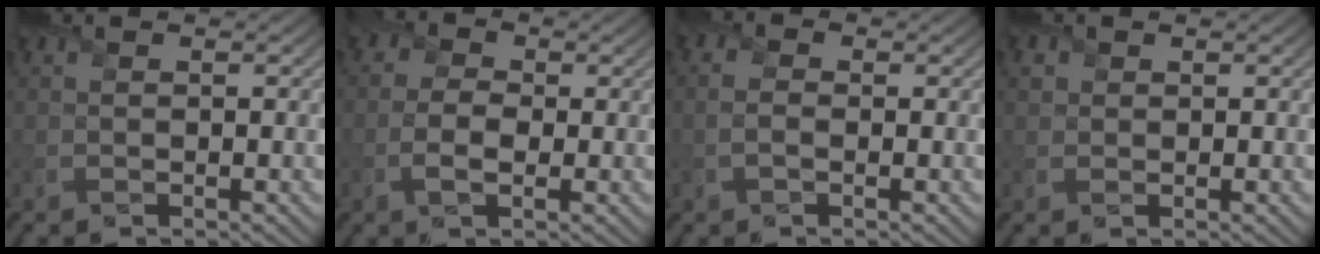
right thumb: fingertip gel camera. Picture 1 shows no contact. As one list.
[{"total": 4.0, "force": [-0.7, 2.7, 2.9], "torque": [-0.063, -0.003, -0.021]}, {"total": 1.9, "force": [-0.4, 1.2, 1.4], "torque": [-0.038, 0.002, -0.014]}, {"total": 1.1, "force": [0.5, 1.0, 0.2], "torque": [-0.006, -0.001, 0.009]}]